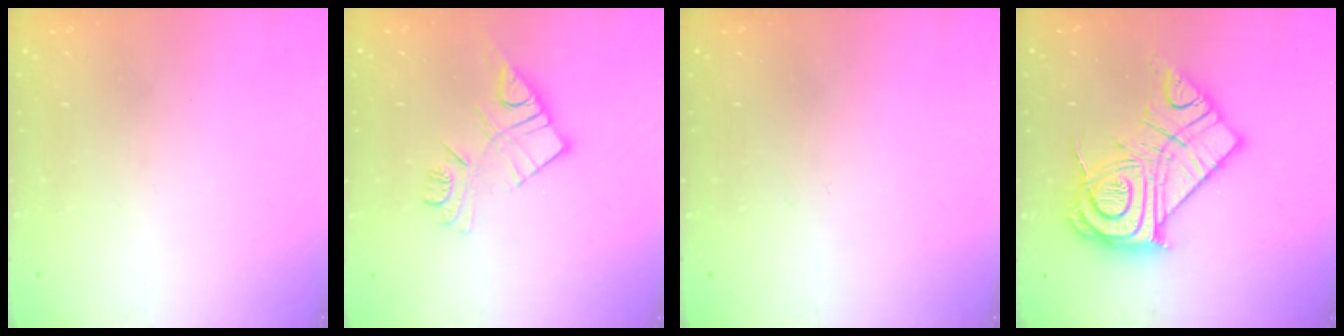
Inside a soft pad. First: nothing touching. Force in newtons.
{"total": 10.8, "press": 10.7, "slide": 0.9}
{"total": 0.0}
{"total": 20.7, "press": 20.7, "slide": 1.7}